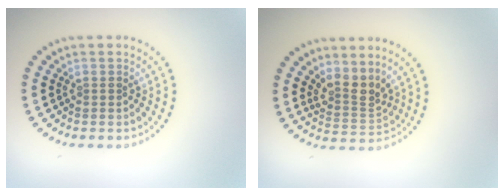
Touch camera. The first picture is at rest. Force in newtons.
{"total": 2.8, "press": 2.0, "slide": 2.0}